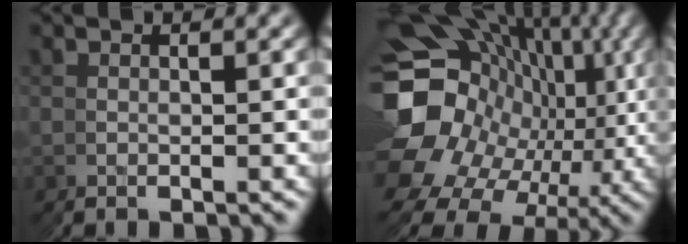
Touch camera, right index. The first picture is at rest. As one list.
[{"total": 22.2, "force": [0.0, 17.0, 14.3], "torque": [-0.224, -0.036, 0.008]}]